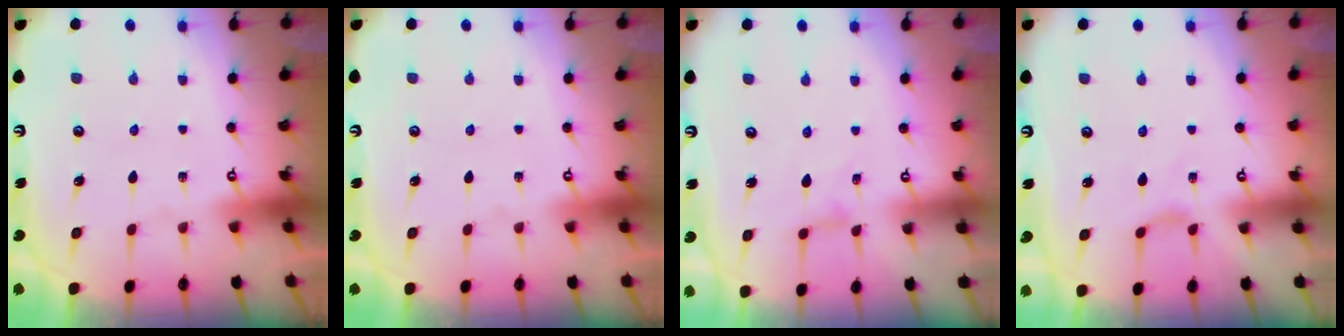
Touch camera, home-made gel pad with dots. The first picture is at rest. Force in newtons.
{"total": 0.0}
{"total": 1.4, "press": 1.3, "slide": 0.4}
{"total": 2.0, "press": 1.9, "slide": 0.6}